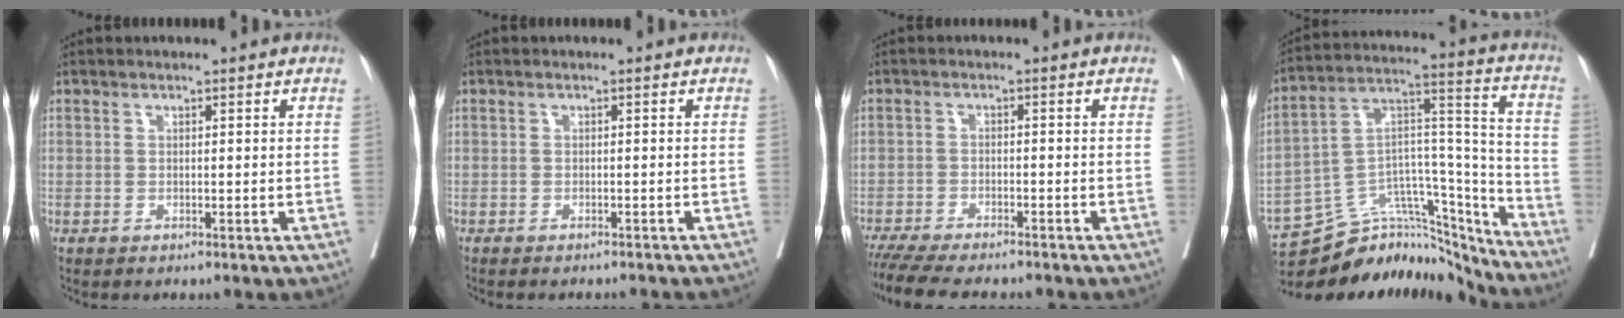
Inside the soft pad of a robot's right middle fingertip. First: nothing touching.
{"total": 5.7, "force": [-5.4, 0.3, 1.7], "torque": [-0.022, -0.010, -0.058]}
{"total": 12.8, "force": [-11.1, 1.9, 6.0], "torque": [-0.090, -0.021, -0.159]}
{"total": 18.5, "force": [-17.6, 4.5, 3.4], "torque": [-0.040, 0.069, -0.278]}